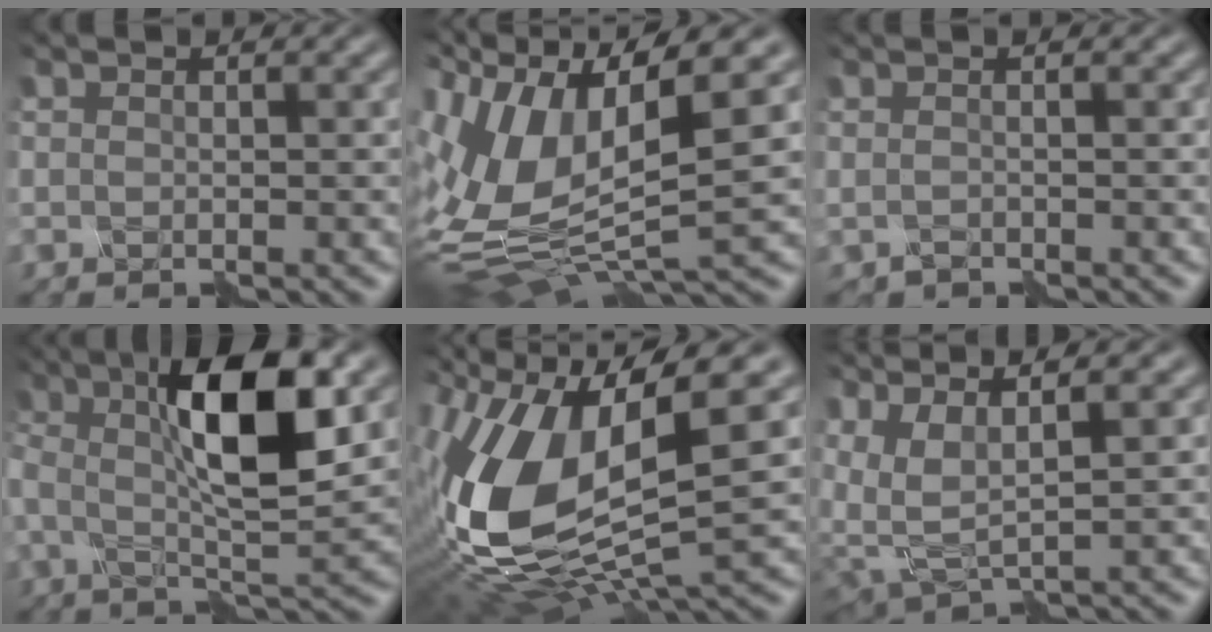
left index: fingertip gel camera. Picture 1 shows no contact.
{"total": 12.7, "force": [1.5, 6.1, 11.0], "torque": [-0.242, 0.003, 0.028]}
{"total": 0.7, "force": [-0.2, 0.1, 0.7], "torque": [-0.015, 0.003, -0.006]}
{"total": 9.6, "force": [1.5, 2.6, 9.1], "torque": [-0.153, 0.008, 0.021]}
{"total": 15.3, "force": [1.4, 7.3, 13.3], "torque": [-0.303, -0.005, 0.037]}
{"total": 5.9, "force": [3.3, 2.0, 4.5], "torque": [-0.109, 0.015, 0.063]}